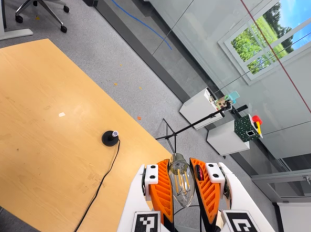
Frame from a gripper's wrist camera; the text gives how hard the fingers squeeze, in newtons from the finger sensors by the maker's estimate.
{"total": 24.0, "left": 25.1, "right": 22.9}